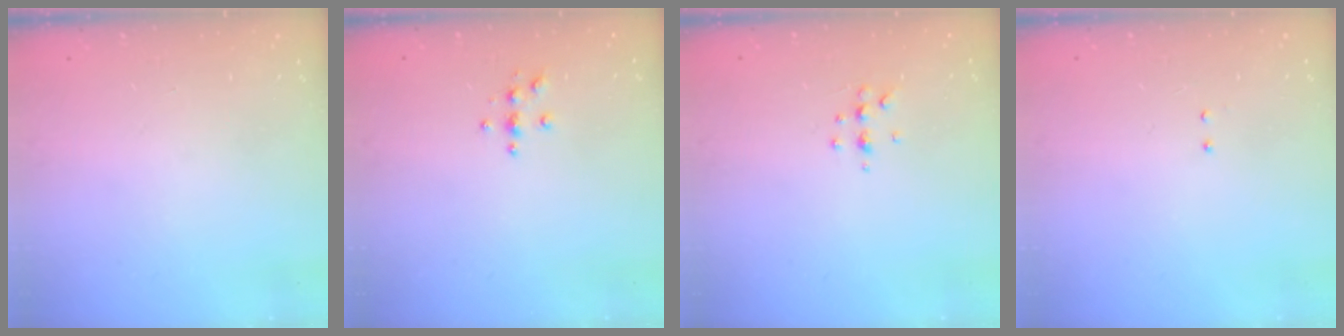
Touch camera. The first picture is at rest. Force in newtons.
{"total": 3.9, "press": 3.8, "slide": 0.4}
{"total": 5.1, "press": 4.9, "slide": 1.4}
{"total": 2.1, "press": 2.0, "slide": 0.6}